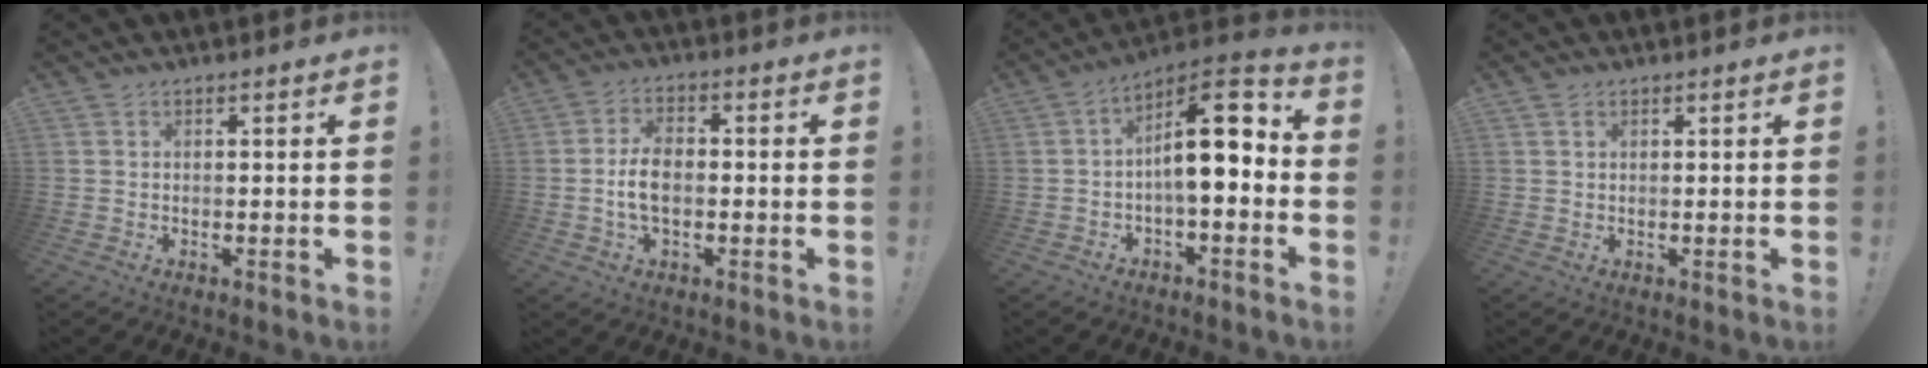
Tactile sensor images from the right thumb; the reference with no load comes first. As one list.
[{"total": 7.2, "force": [-0.7, 4.4, 5.7], "torque": [-0.101, 0.004, -0.014]}, {"total": 14.3, "force": [0.7, 5.8, 13.0], "torque": [-0.192, 0.000, 0.012]}, {"total": 0.8, "force": [0.5, 0.6, 0.3], "torque": [-0.005, 0.000, 0.010]}]